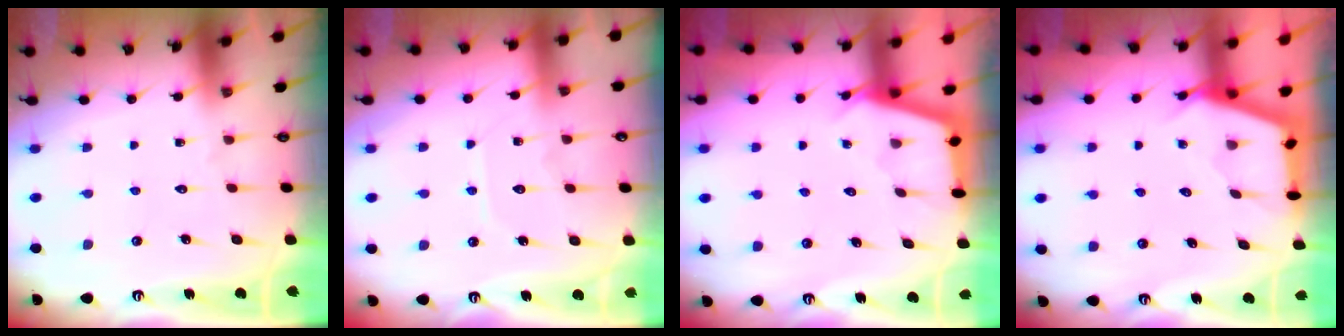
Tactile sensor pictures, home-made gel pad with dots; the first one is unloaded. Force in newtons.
{"total": 5.6, "press": 5.6, "slide": 0.6}
{"total": 2.9, "press": 2.9, "slide": 0.3}
{"total": 3.0, "press": 2.9, "slide": 0.4}